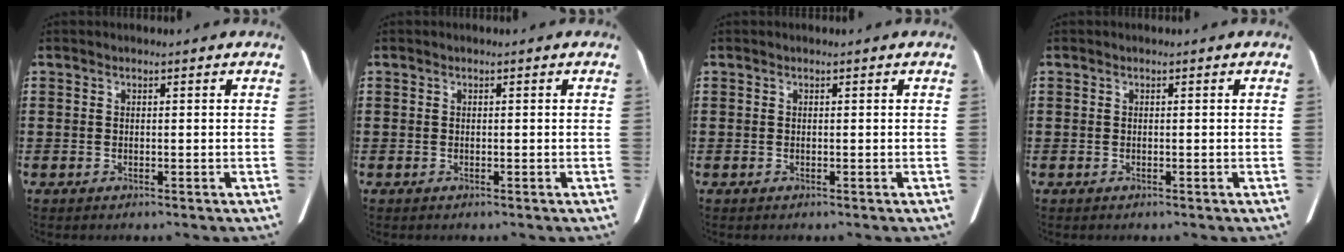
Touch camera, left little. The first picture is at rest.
{"total": 0.0}
{"total": 0.0}
{"total": 0.0}